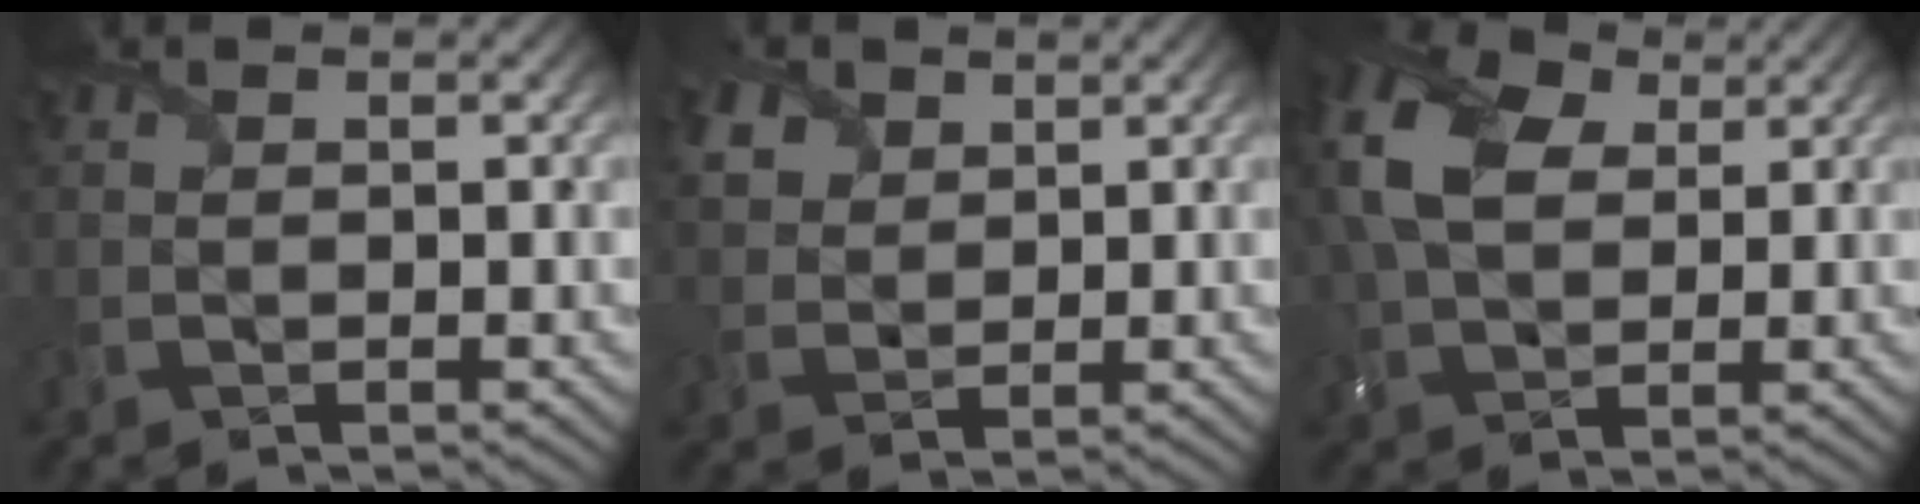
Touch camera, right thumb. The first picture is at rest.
{"total": 4.4, "force": [2.6, 3.1, 1.8], "torque": [-0.069, 0.007, 0.045]}
{"total": 12.4, "force": [4.2, 7.8, 8.7], "torque": [-0.234, 0.027, 0.078]}